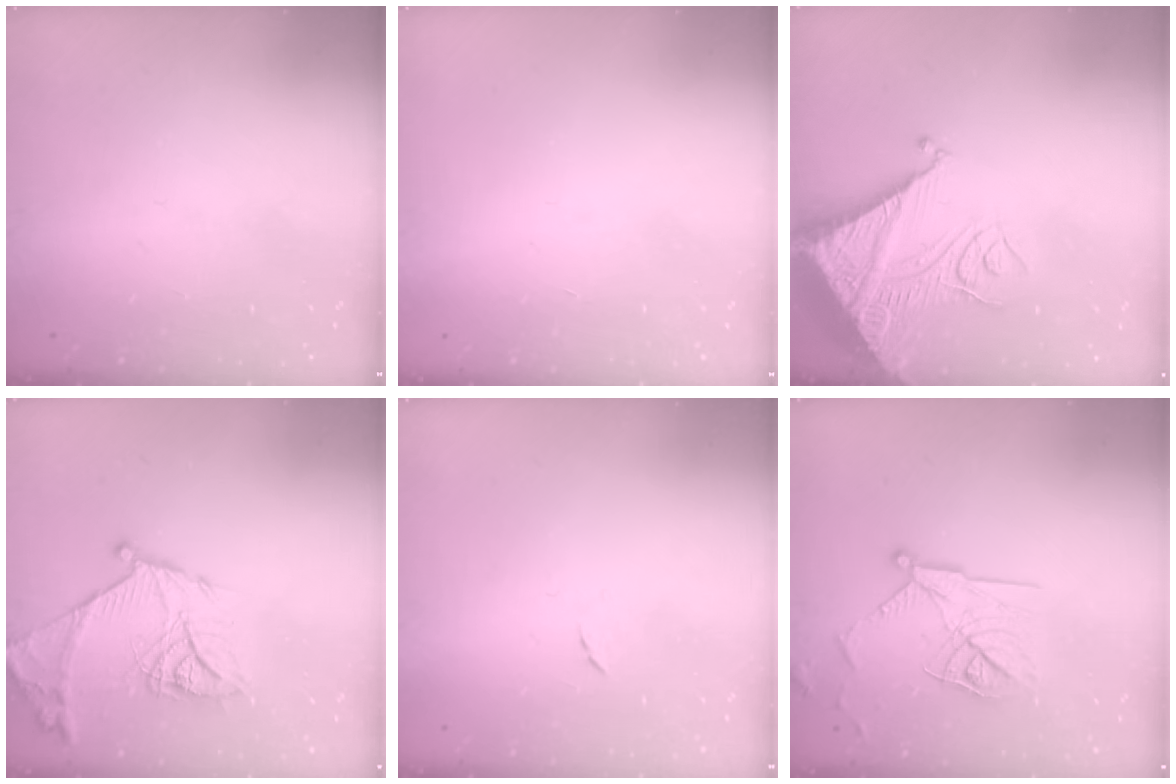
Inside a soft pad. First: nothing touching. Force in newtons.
{"total": 1.7, "press": 1.7, "slide": 0.1}
{"total": 17.4, "press": 17.3, "slide": 2.1}
{"total": 18.9, "press": 18.8, "slide": 1.8}
{"total": 4.5, "press": 4.5, "slide": 0.5}
{"total": 16.1, "press": 16.1, "slide": 0.6}